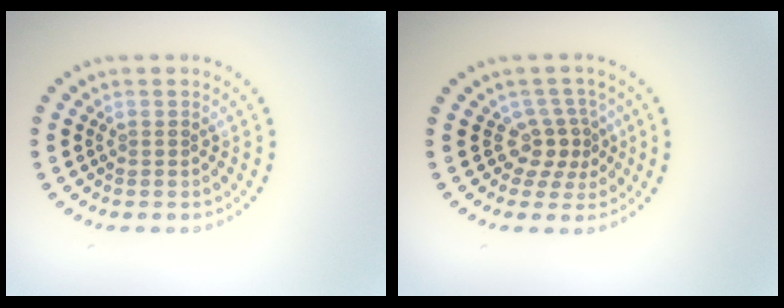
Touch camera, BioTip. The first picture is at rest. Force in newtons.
{"total": 2.8, "press": 1.8, "slide": 2.1}